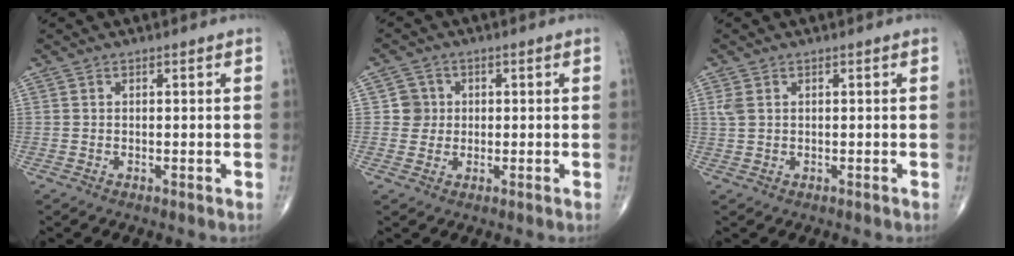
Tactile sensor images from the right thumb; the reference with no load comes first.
{"total": 3.4, "force": [0.5, 3.3, 0.2], "torque": [0.023, 0.005, 0.001]}
{"total": 1.9, "force": [0.7, 1.2, 1.3], "torque": [-0.040, 0.007, 0.019]}